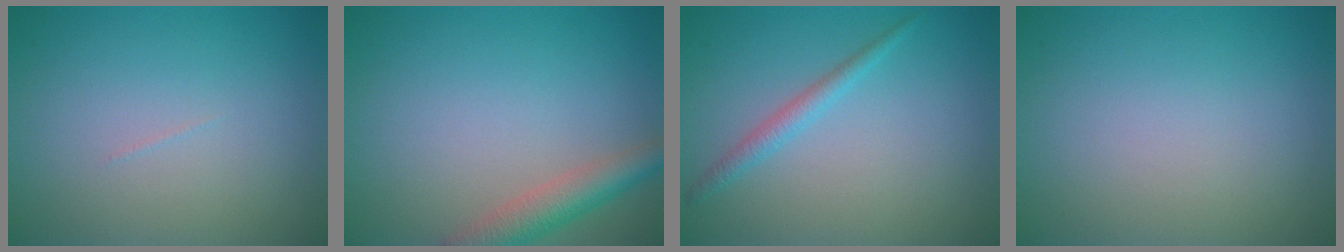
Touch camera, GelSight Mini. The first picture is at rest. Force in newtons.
{"total": 3.6, "press": 3.6, "slide": 0.3}
{"total": 1.6, "press": 1.6, "slide": 0.1}
{"total": 0.0}